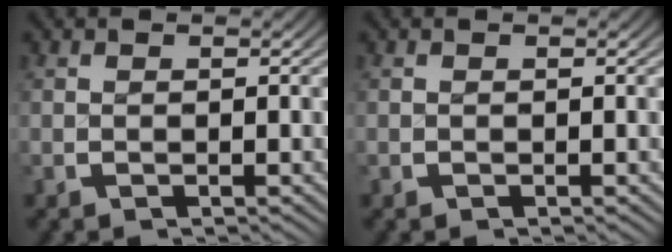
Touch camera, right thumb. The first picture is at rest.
{"total": 0.0}